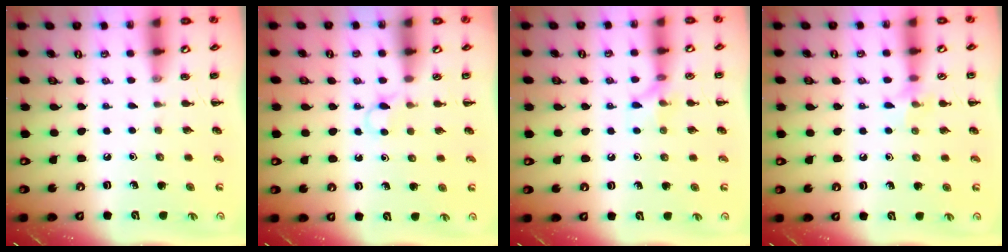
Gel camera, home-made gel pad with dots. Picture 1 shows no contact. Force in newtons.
{"total": 2.8, "press": 2.7, "slide": 0.8}
{"total": 5.8, "press": 5.7, "slide": 1.0}
{"total": 7.0, "press": 6.8, "slide": 1.7}